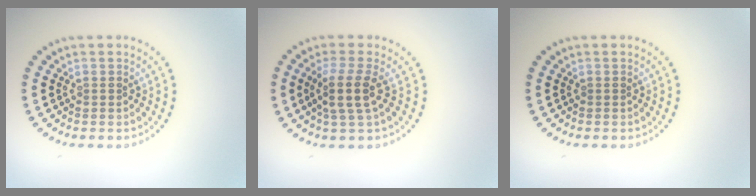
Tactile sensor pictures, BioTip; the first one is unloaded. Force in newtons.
{"total": 3.0, "press": 2.3, "slide": 1.8}
{"total": 0.0}